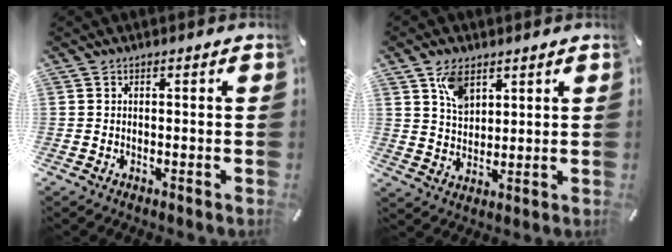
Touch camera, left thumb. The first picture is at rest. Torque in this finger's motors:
{"motor_torque": [0.63, 0.57, 0.77, -0.80, 0.21]}